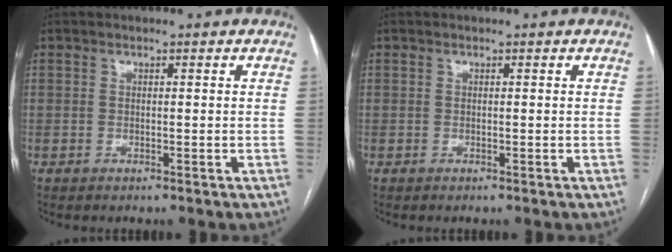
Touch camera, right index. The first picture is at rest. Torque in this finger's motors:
{"motor_torque": [0.00, 0.00, 0.02, 0.01]}